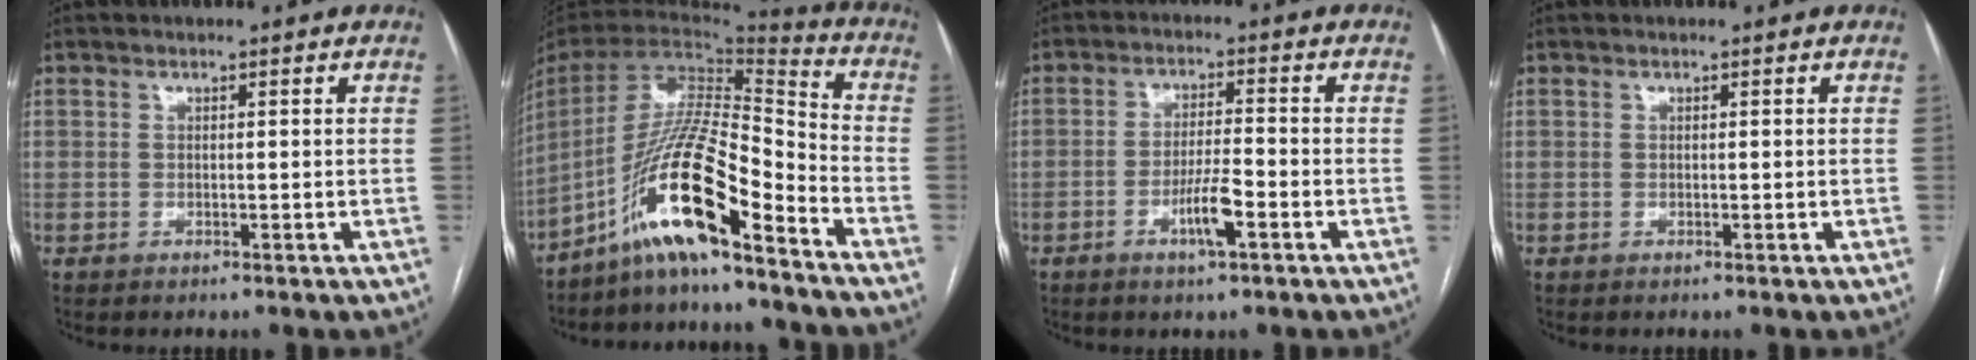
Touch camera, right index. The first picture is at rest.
{"total": 16.1, "force": [-10.7, 1.5, 12.0], "torque": [-0.230, 0.004, -0.195]}
{"total": 5.5, "force": [-2.5, 0.6, 4.8], "torque": [-0.091, -0.004, -0.046]}
{"total": 0.0}